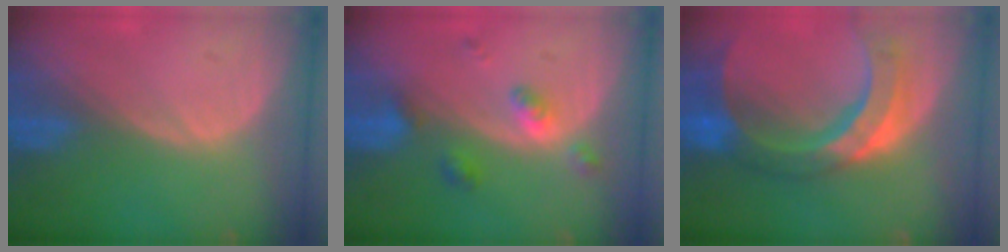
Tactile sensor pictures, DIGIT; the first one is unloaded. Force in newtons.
{"total": 4.4, "press": 4.0, "slide": 1.7}
{"total": 11.5, "press": 9.8, "slide": 6.0}